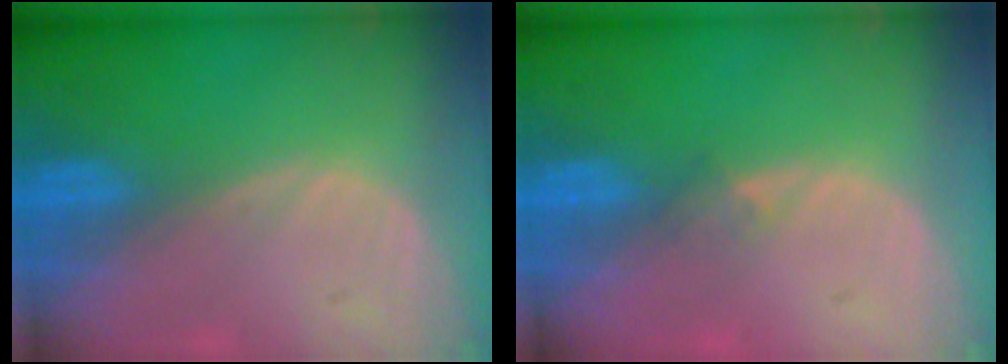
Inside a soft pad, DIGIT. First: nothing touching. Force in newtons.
{"total": 1.2, "press": 0.9, "slide": 0.9}